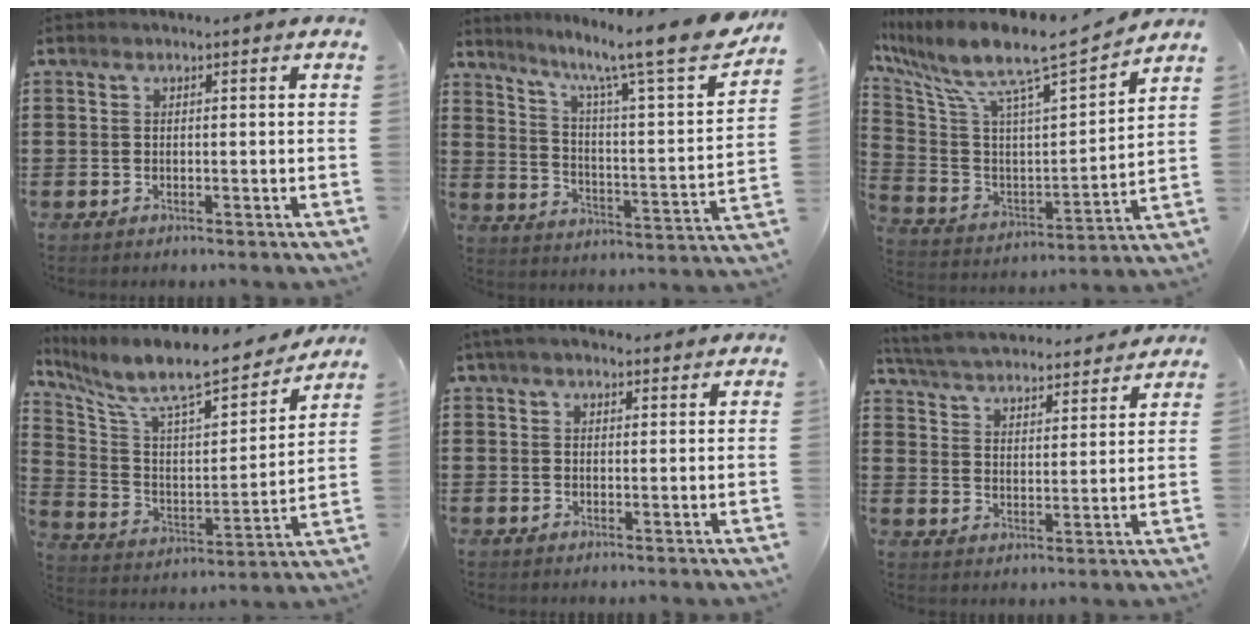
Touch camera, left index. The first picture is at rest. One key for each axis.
{"total": 11.6, "fx": 9.4, "fy": 0.4, "fz": 6.7, "tx": -0.131, "ty": -0.075, "tz": 0.143}
{"total": 9.6, "fx": 7.7, "fy": 1.2, "fz": 5.5, "tx": -0.133, "ty": -0.066, "tz": 0.120}
{"total": 10.2, "fx": 8.5, "fy": 2.1, "fz": 5.2, "tx": -0.125, "ty": -0.067, "tz": 0.139}
{"total": 3.0, "fx": 2.3, "fy": 1.5, "fz": 1.1, "tx": -0.030, "ty": 0.004, "tz": 0.043}
{"total": 4.8, "fx": 4.8, "fy": 0.2, "fz": 0.4, "tx": -0.033, "ty": -0.033, "tz": 0.080}